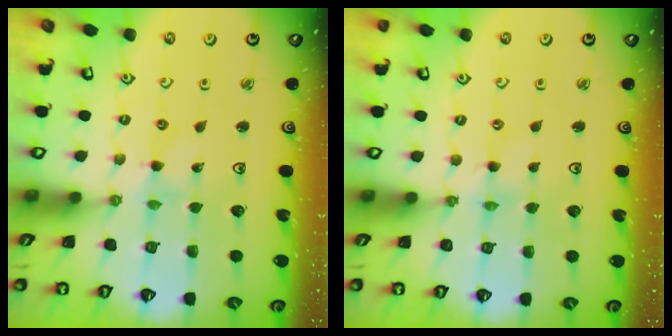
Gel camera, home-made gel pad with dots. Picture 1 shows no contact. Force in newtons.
{"total": 0.8, "press": 0.7, "slide": 0.2}